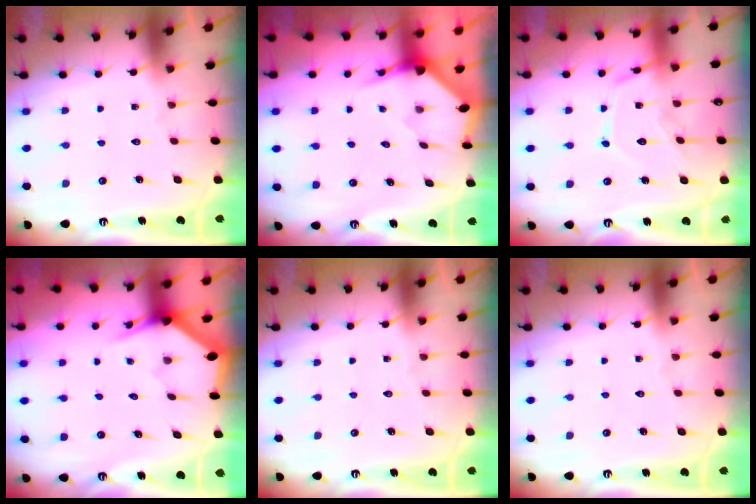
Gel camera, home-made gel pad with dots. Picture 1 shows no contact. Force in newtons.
{"total": 3.1, "press": 3.1, "slide": 0.1}
{"total": 12.1, "press": 12.1, "slide": 0.6}
{"total": 3.2, "press": 3.2, "slide": 0.1}
{"total": 0.0}
{"total": 0.0}